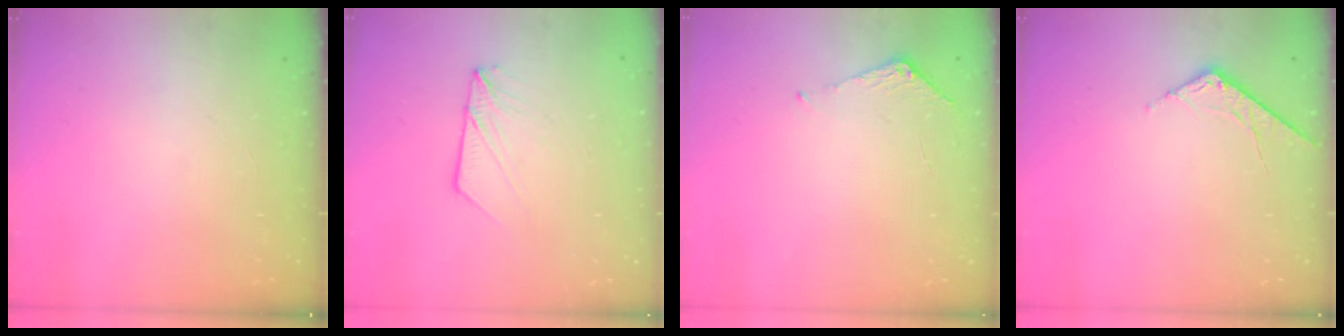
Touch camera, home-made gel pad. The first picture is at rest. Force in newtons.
{"total": 7.3, "press": 7.2, "slide": 0.9}
{"total": 7.2, "press": 7.2, "slide": 0.7}
{"total": 7.1, "press": 7.1, "slide": 0.6}